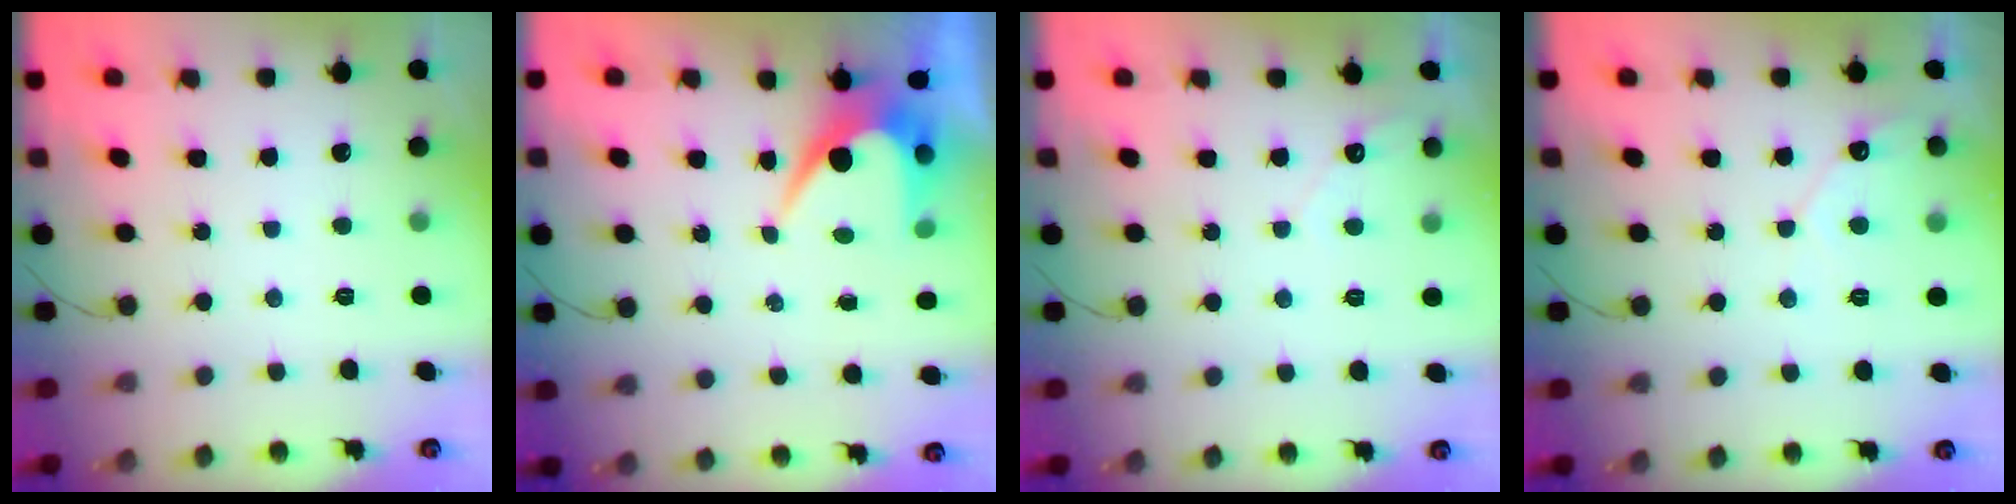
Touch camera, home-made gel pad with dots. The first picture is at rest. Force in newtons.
{"total": 7.1, "press": 7.1, "slide": 0.5}
{"total": 2.9, "press": 2.9, "slide": 0.1}
{"total": 4.6, "press": 4.6, "slide": 0.3}